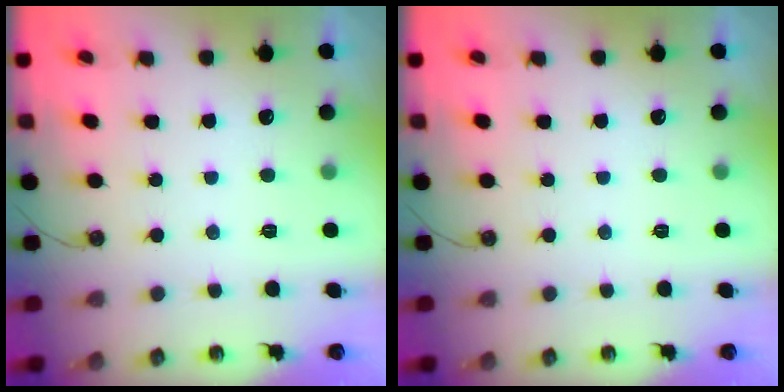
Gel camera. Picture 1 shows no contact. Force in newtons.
{"total": 0.0}